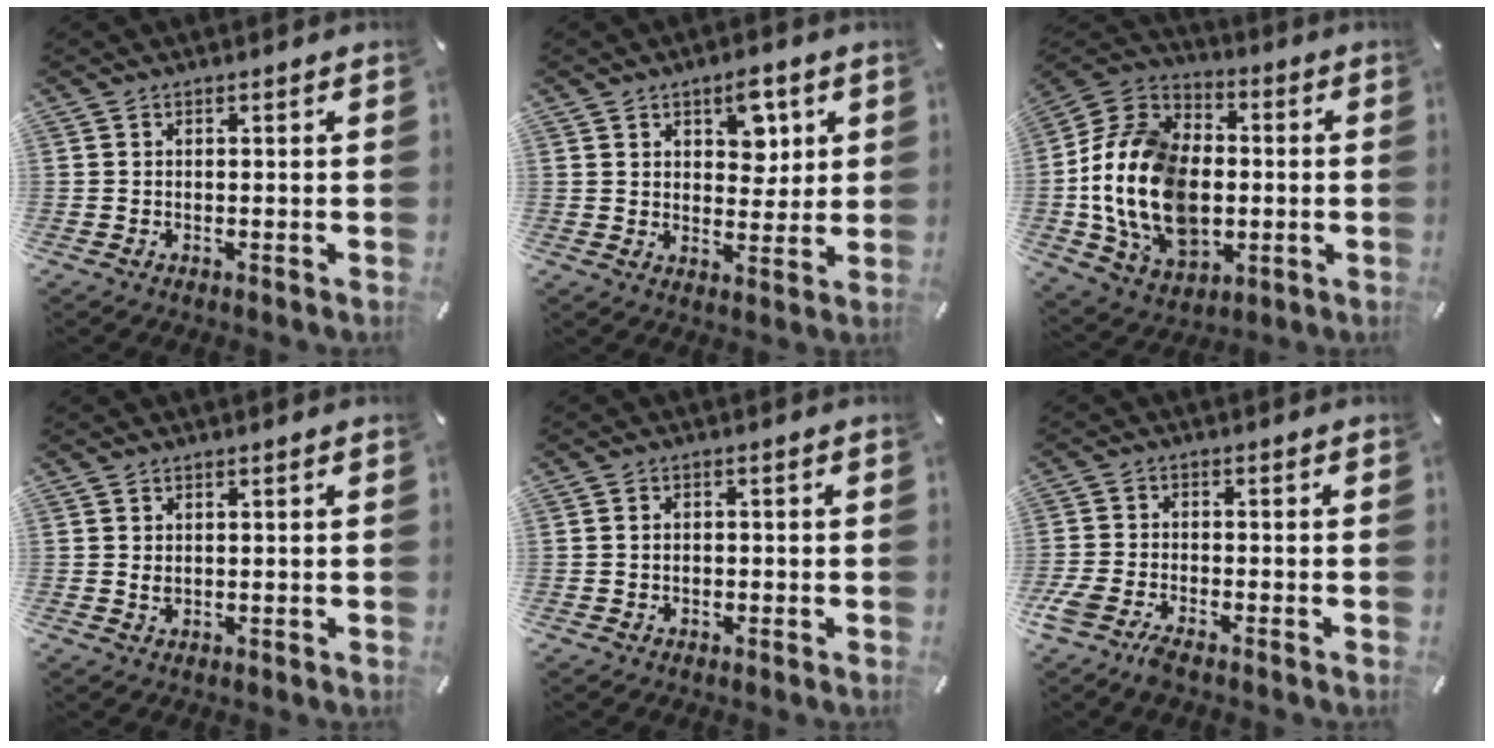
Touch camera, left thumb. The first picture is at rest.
{"total": 7.7, "force": [3.9, 5.0, 4.3], "torque": [-0.043, -0.011, 0.062]}
{"total": 19.9, "force": [-3.3, 14.7, 13.0], "torque": [-0.303, 0.018, -0.057]}
{"total": 1.0, "force": [0.3, 0.7, 0.7], "torque": [-0.016, 0.002, 0.005]}
{"total": 1.7, "force": [-0.5, 1.4, 0.9], "torque": [-0.018, 0.004, -0.012]}
{"total": 5.2, "force": [-4.4, 1.0, 2.7], "torque": [-0.081, -0.005, -0.088]}